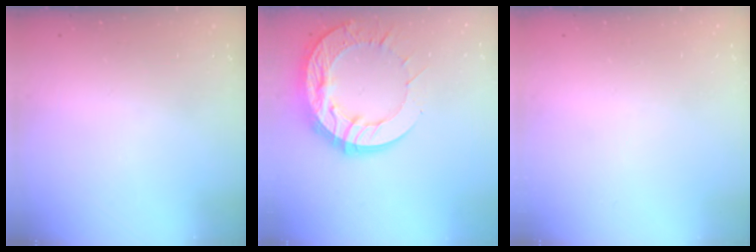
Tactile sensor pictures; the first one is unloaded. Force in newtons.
{"total": 20.5, "press": 20.4, "slide": 1.7}
{"total": 0.0}